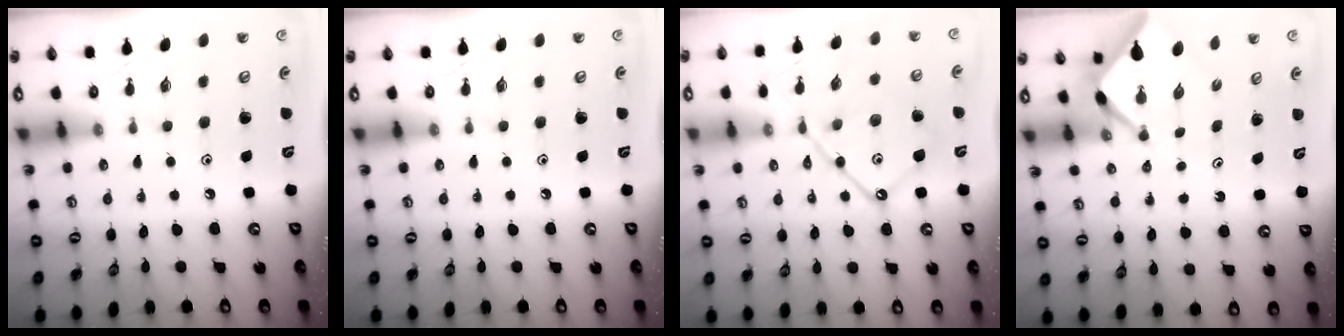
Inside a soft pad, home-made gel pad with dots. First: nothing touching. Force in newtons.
{"total": 0.0}
{"total": 13.5, "press": 13.5, "slide": 1.3}
{"total": 2.5, "press": 2.5, "slide": 0.3}